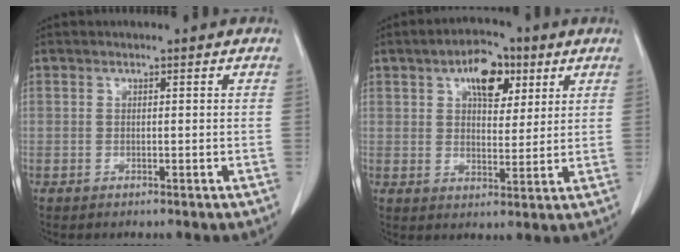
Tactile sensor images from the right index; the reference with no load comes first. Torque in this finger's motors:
{"motor_torque": [0.30, 0.29, 0.13, 0.06]}